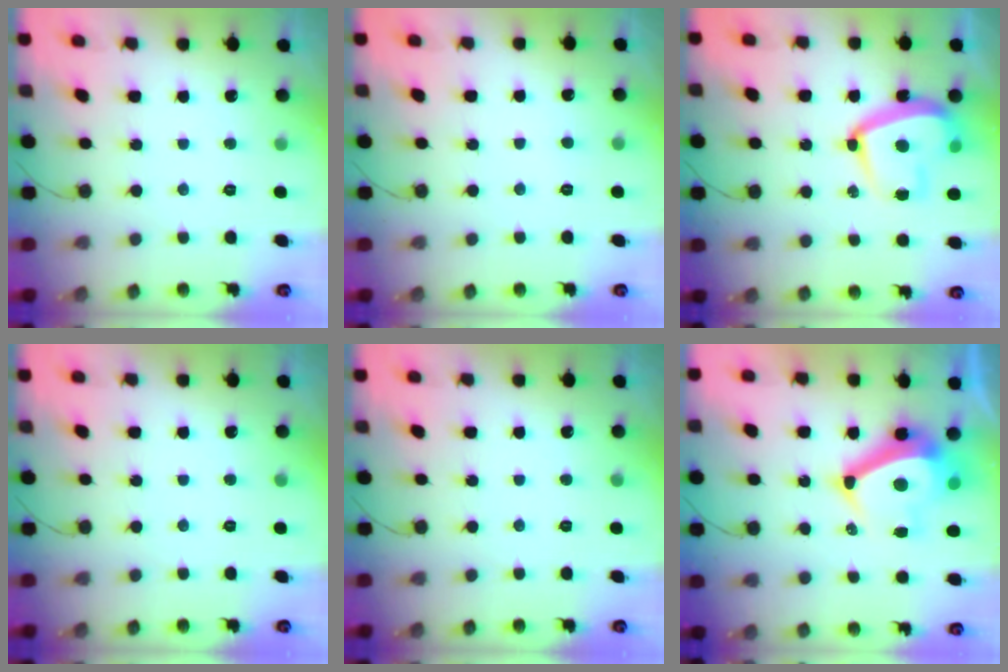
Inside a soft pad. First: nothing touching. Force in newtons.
{"total": 2.5, "press": 2.5, "slide": 0.2}
{"total": 16.9, "press": 16.9, "slide": 1.5}
{"total": 0.0}
{"total": 0.0}
{"total": 13.3, "press": 12.8, "slide": 3.6}